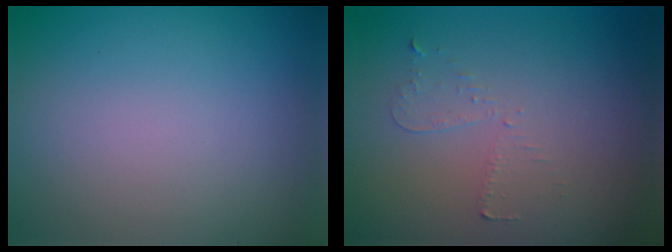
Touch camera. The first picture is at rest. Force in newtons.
{"total": 0.9, "press": 0.8, "slide": 0.4}